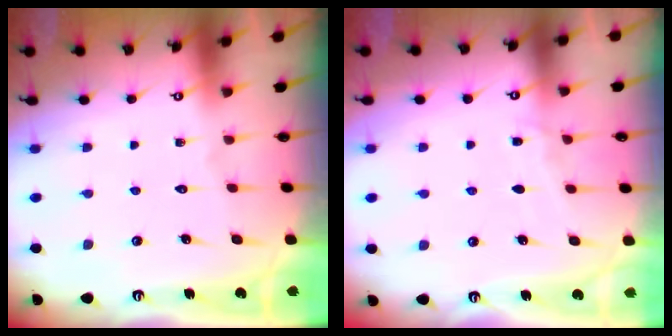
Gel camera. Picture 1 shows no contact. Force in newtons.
{"total": 4.1, "press": 4.1, "slide": 0.5}